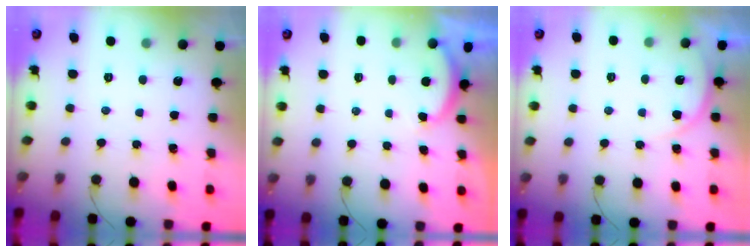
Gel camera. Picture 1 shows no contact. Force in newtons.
{"total": 2.9, "press": 2.8, "slide": 0.6}
{"total": 4.7, "press": 4.6, "slide": 0.6}